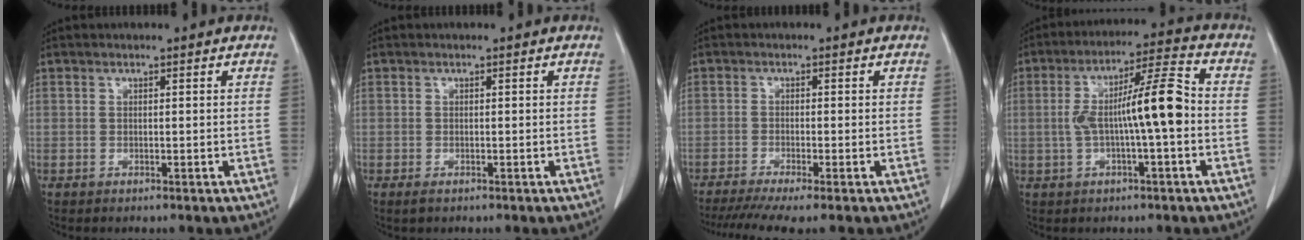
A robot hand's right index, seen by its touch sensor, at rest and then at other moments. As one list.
[{"total": 0.8, "force": [-0.4, 0.3, 0.6], "torque": [-0.013, -0.003, -0.002]}, {"total": 7.0, "force": [-5.5, -0.2, 4.4], "torque": [-0.067, -0.014, -0.090]}, {"total": 10.5, "force": [-1.0, 0.9, 10.4], "torque": [-0.182, 0.028, -0.021]}]